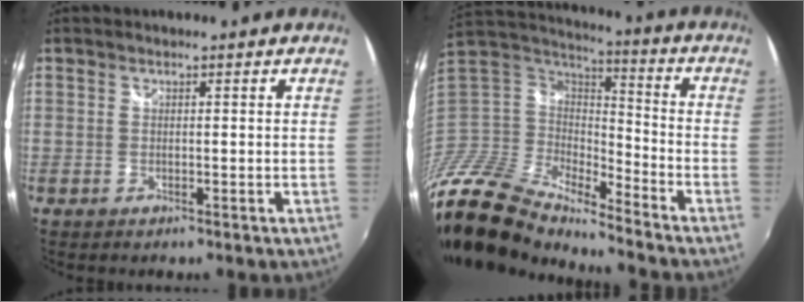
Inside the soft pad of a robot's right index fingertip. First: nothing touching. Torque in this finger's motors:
{"motor_torque": [-1.58, -0.56, -1.05, -0.21]}